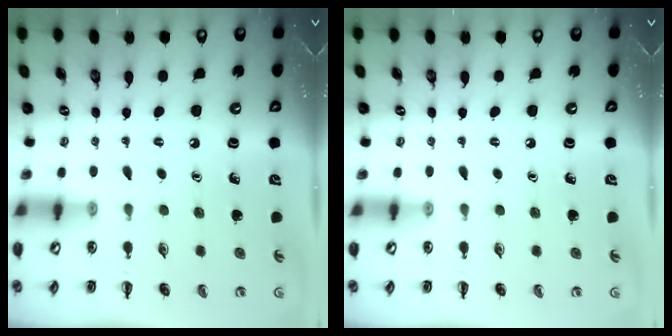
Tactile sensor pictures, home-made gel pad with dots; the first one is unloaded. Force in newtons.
{"total": 0.0}